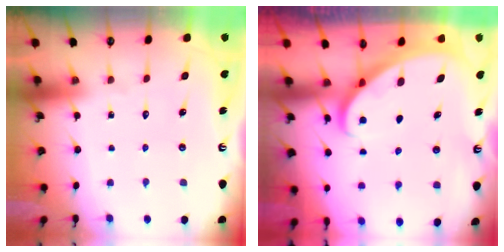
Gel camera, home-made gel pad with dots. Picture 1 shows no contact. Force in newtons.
{"total": 2.4, "press": 2.4, "slide": 0.2}